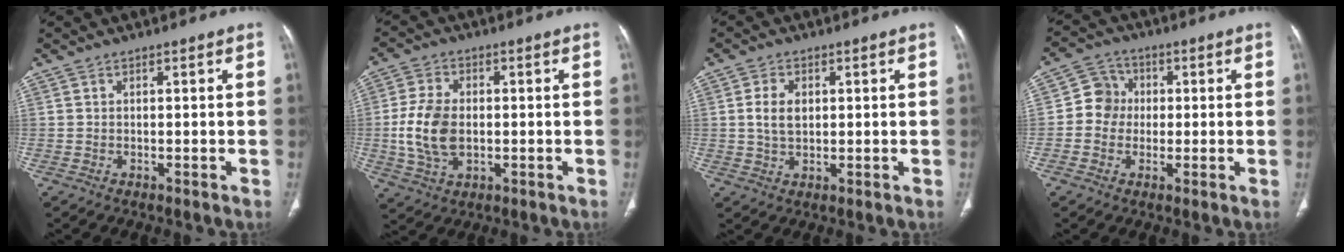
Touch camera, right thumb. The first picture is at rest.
{"total": 9.9, "force": [-0.8, 6.2, 7.7], "torque": [-0.156, 0.003, -0.012]}
{"total": 4.6, "force": [0.8, 2.9, 3.5], "torque": [-0.067, -0.001, 0.016]}
{"total": 6.3, "force": [-0.2, 5.8, 2.4], "torque": [-0.014, 0.015, -0.015]}